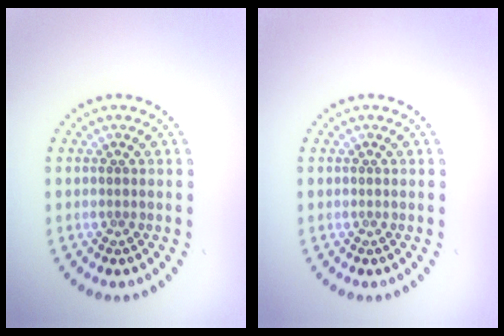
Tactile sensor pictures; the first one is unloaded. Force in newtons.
{"total": 0.0}